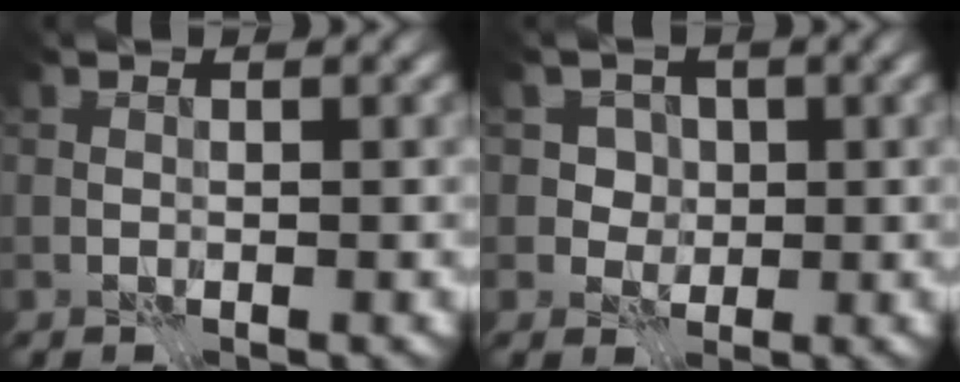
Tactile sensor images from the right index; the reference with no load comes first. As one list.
[{"total": 3.1, "force": [1.0, 2.7, 1.2], "torque": [-0.011, -0.004, 0.013]}]